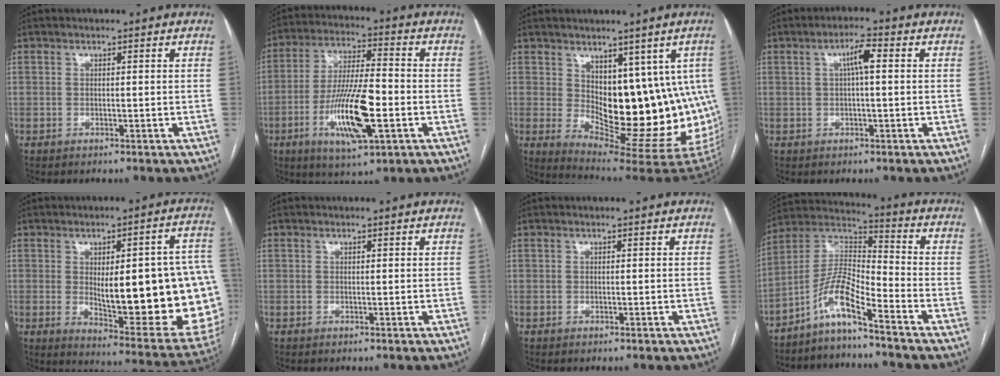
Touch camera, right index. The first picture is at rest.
{"total": 13.9, "force": [-4.2, 2.7, 13.0], "torque": [-0.253, -0.007, -0.069]}
{"total": 16.2, "force": [1.2, 7.7, 14.2], "torque": [-0.171, -0.008, 0.040]}
{"total": 3.9, "force": [0.7, 0.5, 3.8], "torque": [-0.067, 0.013, 0.012]}
{"total": 25.7, "force": [-1.1, 6.2, 25.0], "torque": [-0.233, 0.014, 0.012]}
{"total": 0.0}
{"total": 0.0}
{"total": 8.9, "force": [-6.2, 0.6, 6.4], "torque": [-0.135, 0.015, -0.122]}